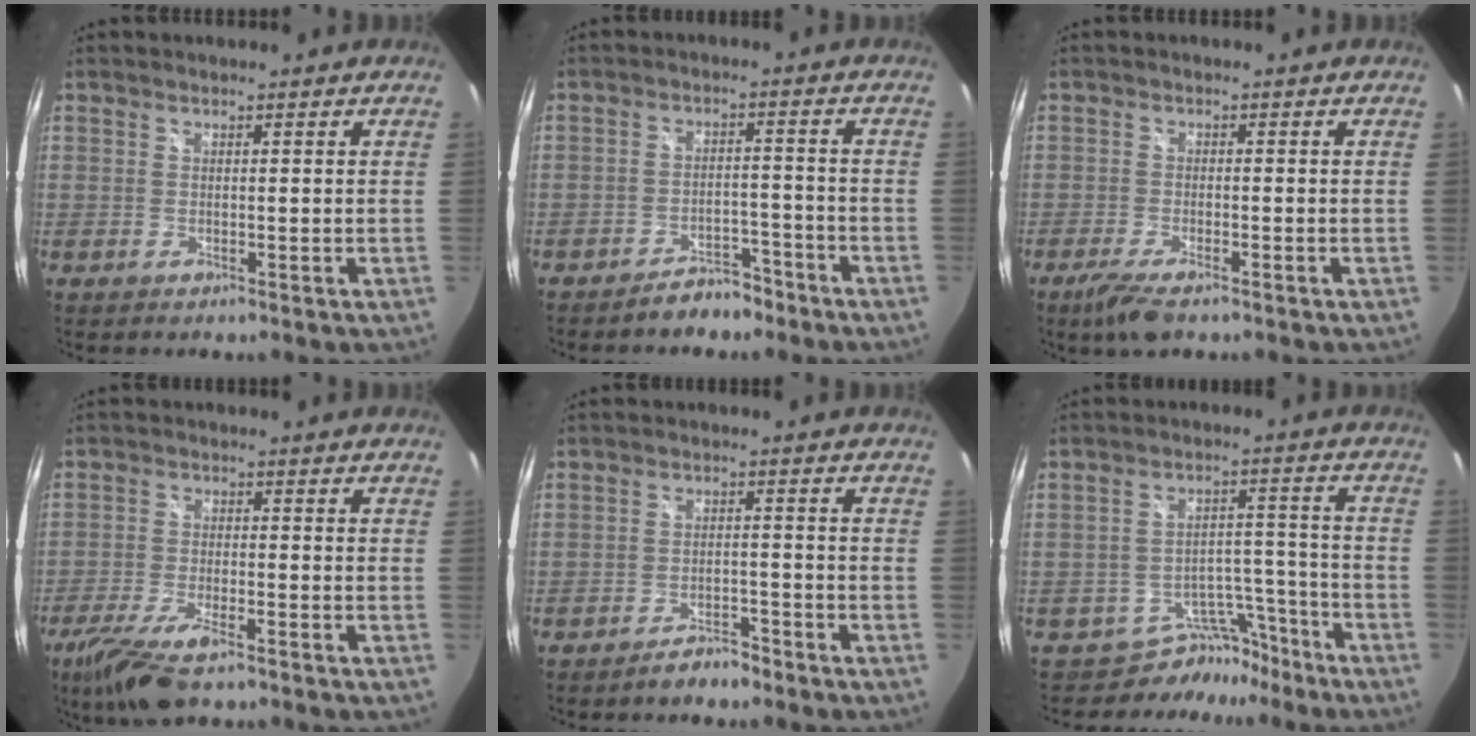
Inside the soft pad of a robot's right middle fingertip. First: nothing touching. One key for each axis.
{"total": 5.7, "fx": -4.9, "fy": 2.5, "fz": 1.6, "tx": -0.038, "ty": 0.016, "tz": -0.065}
{"total": 5.5, "fx": -3.9, "fy": 1.2, "fz": 3.7, "tx": -0.091, "ty": -0.020, "tz": -0.073}
{"total": 10.7, "fx": -7.4, "fy": 3.0, "fz": 7.1, "tx": -0.166, "ty": -0.035, "tz": -0.141}
{"total": 3.9, "fx": -3.5, "fy": 1.1, "fz": 1.3, "tx": -0.037, "ty": 0.003, "tz": -0.052}
{"total": 8.4, "fx": -7.3, "fy": 4.2, "fz": -0.1, "tx": 0.003, "ty": 0.038, "tz": -0.106}